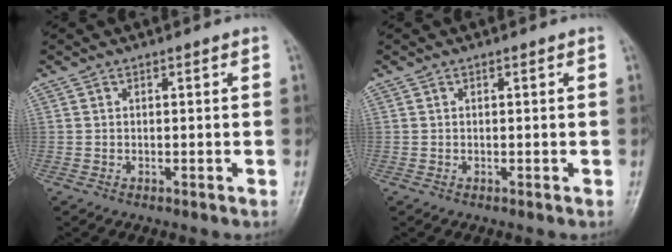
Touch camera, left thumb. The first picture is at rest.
{"total": 0.0}